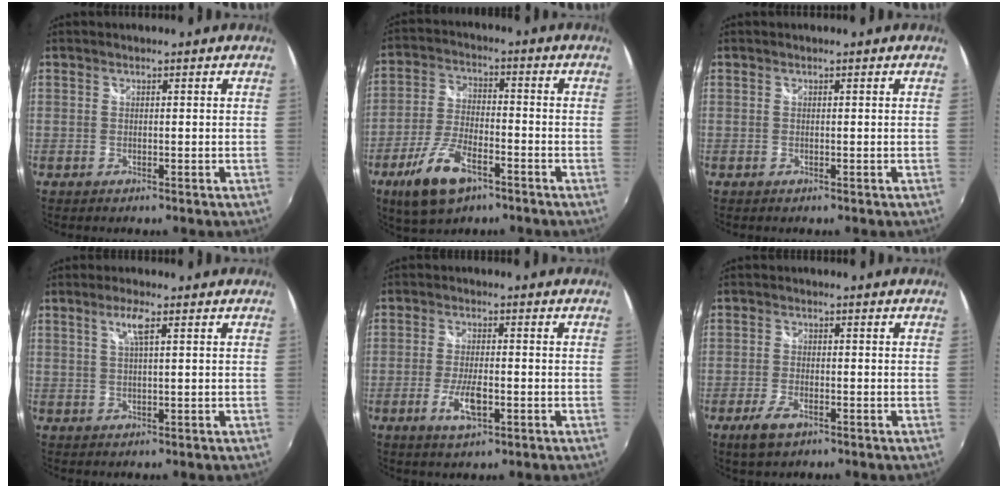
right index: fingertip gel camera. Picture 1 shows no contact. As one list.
[{"total": 11.8, "force": [-6.7, 5.0, 8.3], "torque": [-0.184, -0.014, -0.125]}, {"total": 0.0}, {"total": 3.2, "force": [1.4, 0.1, 2.9], "torque": [-0.055, 0.002, 0.025]}, {"total": 5.8, "force": [-2.2, 1.7, 5.0], "torque": [-0.108, -0.008, -0.041]}, {"total": 4.8, "force": [-2.9, 2.0, 3.2], "torque": [-0.080, -0.009, -0.054]}]